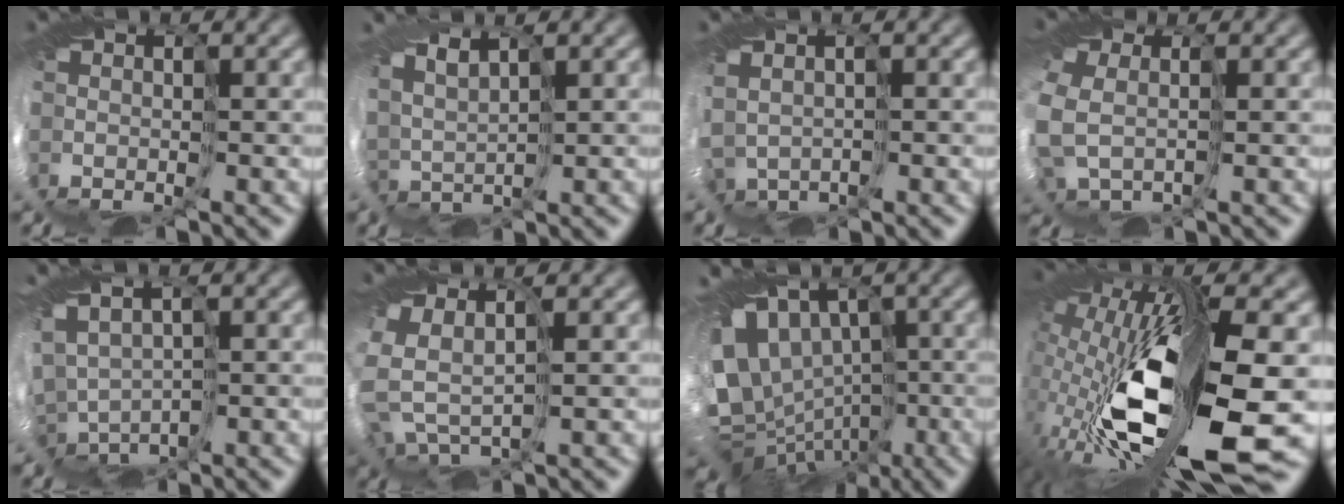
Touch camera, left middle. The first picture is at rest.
{"total": 2.3, "force": [2.2, 0.1, -0.6], "torque": [-0.010, 0.009, 0.049]}
{"total": 2.3, "force": [0.3, 2.2, 0.6], "torque": [-0.021, -0.001, 0.027]}
{"total": 4.1, "force": [-0.8, 3.4, 2.3], "torque": [-0.116, -0.021, 0.001]}
{"total": 4.9, "force": [0.6, 3.8, 3.1], "torque": [-0.086, -0.005, 0.033]}
{"total": 4.6, "force": [0.4, 3.5, 2.9], "torque": [-0.112, -0.018, 0.027]}
{"total": 10.8, "force": [-0.3, 9.1, 5.9], "torque": [-0.134, -0.008, 0.030]}
{"total": 15.9, "force": [-1.4, 6.4, 14.4], "torque": [-0.306, -0.051, -0.001]}